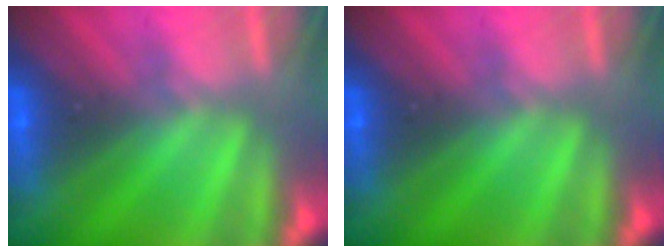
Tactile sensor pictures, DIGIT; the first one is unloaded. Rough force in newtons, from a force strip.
{"total": 0.0}